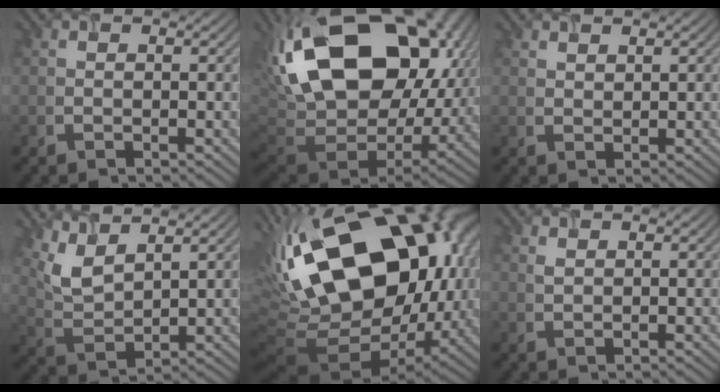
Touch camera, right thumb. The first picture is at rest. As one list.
[{"total": 21.7, "force": [4.9, 13.9, 16.0], "torque": [-0.320, -0.008, 0.113]}, {"total": 1.2, "force": [1.1, 0.4, 0.4], "torque": [-0.013, -0.002, 0.027]}, {"total": 6.1, "force": [4.1, 2.2, 4.0], "torque": [-0.102, -0.004, 0.090]}, {"total": 23.1, "force": [3.3, 14.2, 17.9], "torque": [-0.339, -0.041, 0.077]}, {"total": 0.9, "force": [0.6, 0.3, 0.4], "torque": [-0.018, -0.001, 0.015]}]